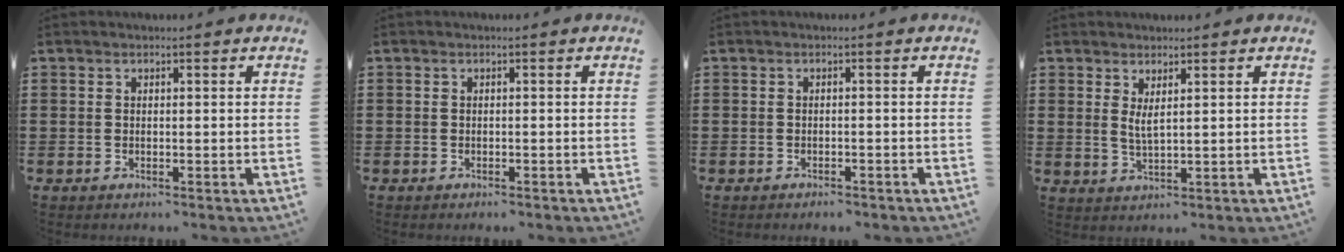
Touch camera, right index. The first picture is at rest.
{"total": 0.5, "force": [-0.5, -0.1, 0.0], "torque": [-0.001, -0.001, -0.011]}
{"total": 1.0, "force": [-1.0, 0.0, 0.0], "torque": [-0.004, 0.001, -0.022]}
{"total": 2.4, "force": [1.4, 0.5, 1.9], "torque": [-0.043, -0.002, 0.026]}